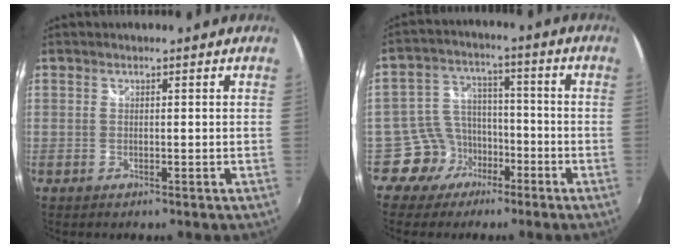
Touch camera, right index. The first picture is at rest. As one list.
[{"total": 8.2, "force": [-5.1, 6.4, 0.9], "torque": [-0.036, 0.031, -0.083]}]